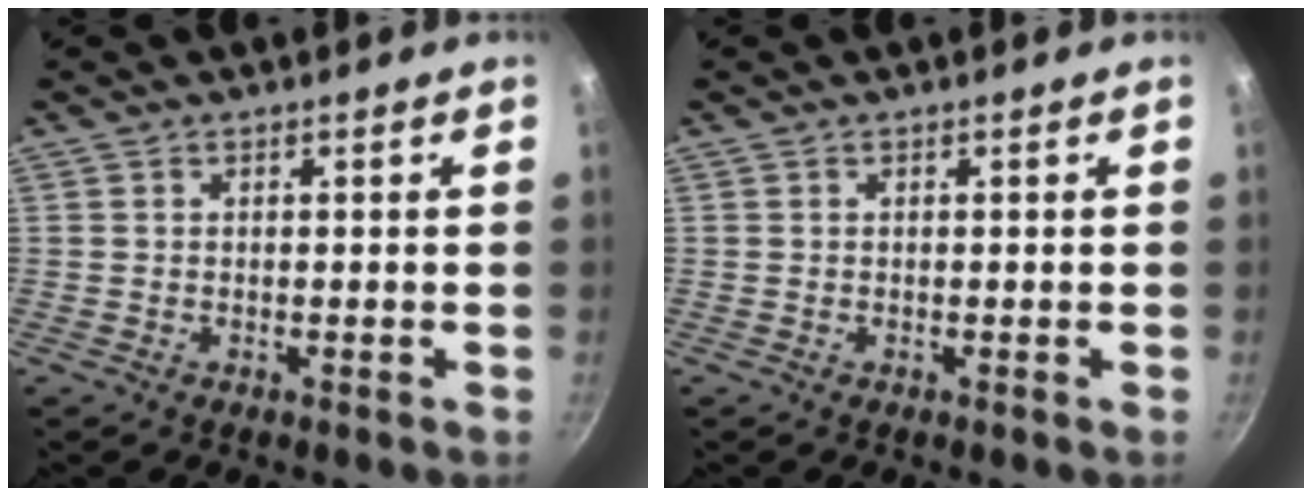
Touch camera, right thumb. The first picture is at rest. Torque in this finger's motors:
{"motor_torque": [-0.11, 0.11, -0.24, 0.06, 0.00]}